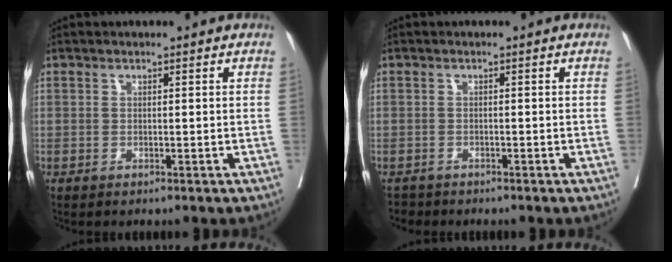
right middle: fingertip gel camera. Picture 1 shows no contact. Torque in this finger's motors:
{"motor_torque": [0.02, -0.12, -0.04, -0.01]}